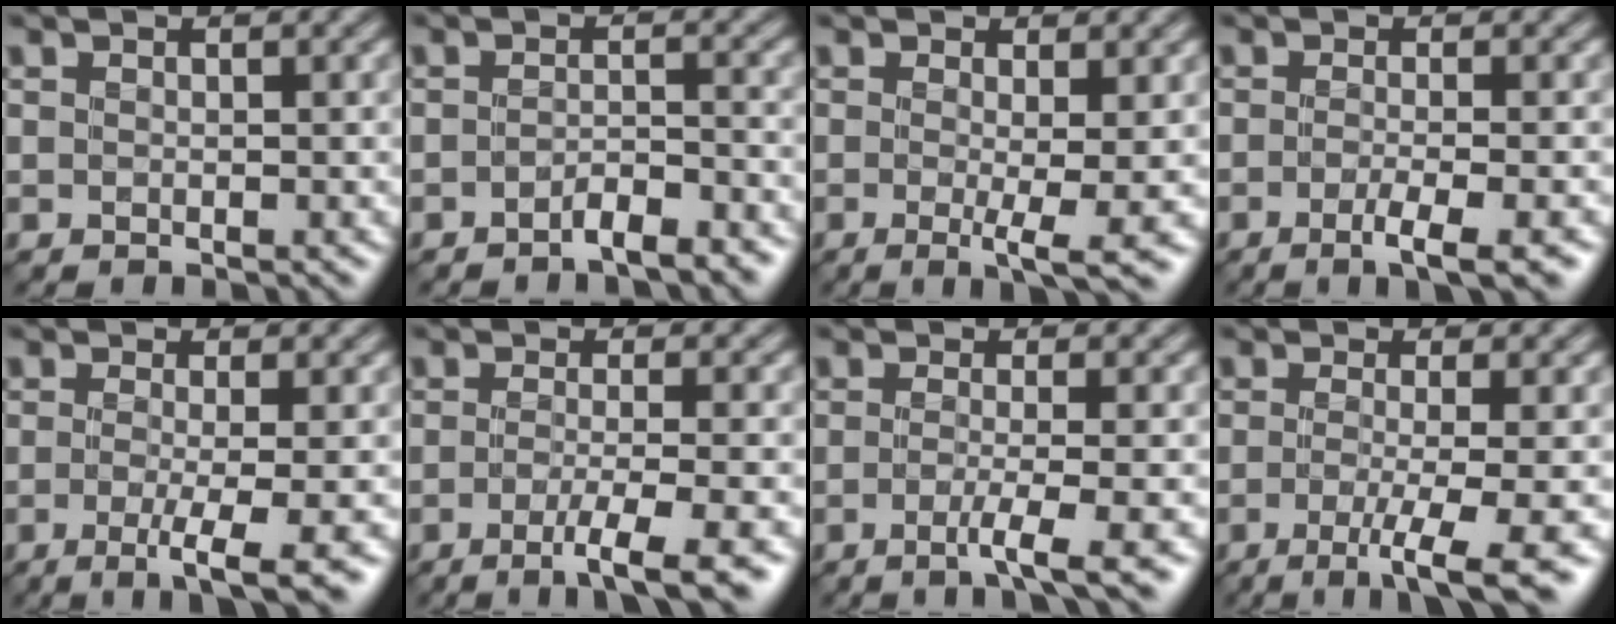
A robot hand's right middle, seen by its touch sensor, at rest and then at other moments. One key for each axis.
{"total": 2.3, "fx": -1.9, "fy": 0.4, "fz": 1.3, "tx": -0.022, "ty": 0.005, "tz": -0.036}
{"total": 3.5, "fx": -0.5, "fy": 0.5, "fz": 3.5, "tx": -0.062, "ty": -0.011, "tz": -0.007}
{"total": 3.5, "fx": -1.6, "fy": 0.7, "fz": 3.0, "tx": -0.046, "ty": -0.004, "tz": -0.037}
{"total": 4.8, "fx": -1.7, "fy": 1.1, "fz": 4.4, "tx": -0.064, "ty": -0.008, "tz": -0.028}
{"total": 4.2, "fx": -2.0, "fy": 0.6, "fz": 3.7, "tx": -0.056, "ty": -0.003, "tz": -0.042}
{"total": 3.4, "fx": -1.3, "fy": 0.5, "fz": 3.1, "tx": -0.047, "ty": -0.004, "tz": -0.033}
{"total": 5.7, "fx": -2.2, "fy": 1.2, "fz": 5.2, "tx": -0.076, "ty": -0.009, "tz": -0.040}